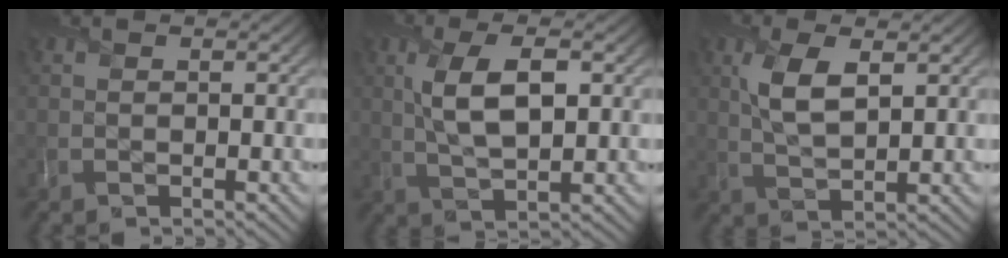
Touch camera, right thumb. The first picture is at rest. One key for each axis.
{"total": 6.9, "fx": 1.4, "fy": 2.7, "fz": 6.2, "tx": -0.129, "ty": 0.004, "tz": 0.027}
{"total": 5.4, "fx": 1.9, "fy": 2.2, "fz": 4.6, "tx": -0.105, "ty": -0.001, "tz": 0.038}